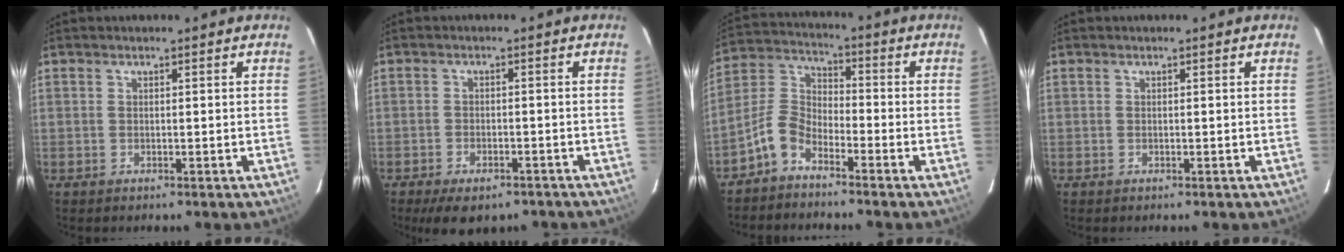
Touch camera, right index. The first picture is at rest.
{"total": 9.3, "force": [-7.0, 3.8, 4.7], "torque": [-0.102, -0.016, -0.096]}
{"total": 8.0, "force": [-5.4, 4.0, 4.2], "torque": [-0.097, 0.025, -0.120]}
{"total": 0.0}